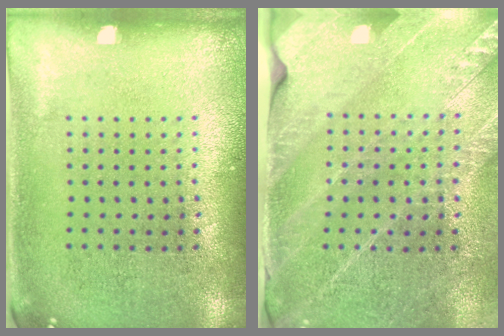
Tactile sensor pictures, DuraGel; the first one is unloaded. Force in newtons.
{"total": 2.6, "press": 2.5, "slide": 0.4}